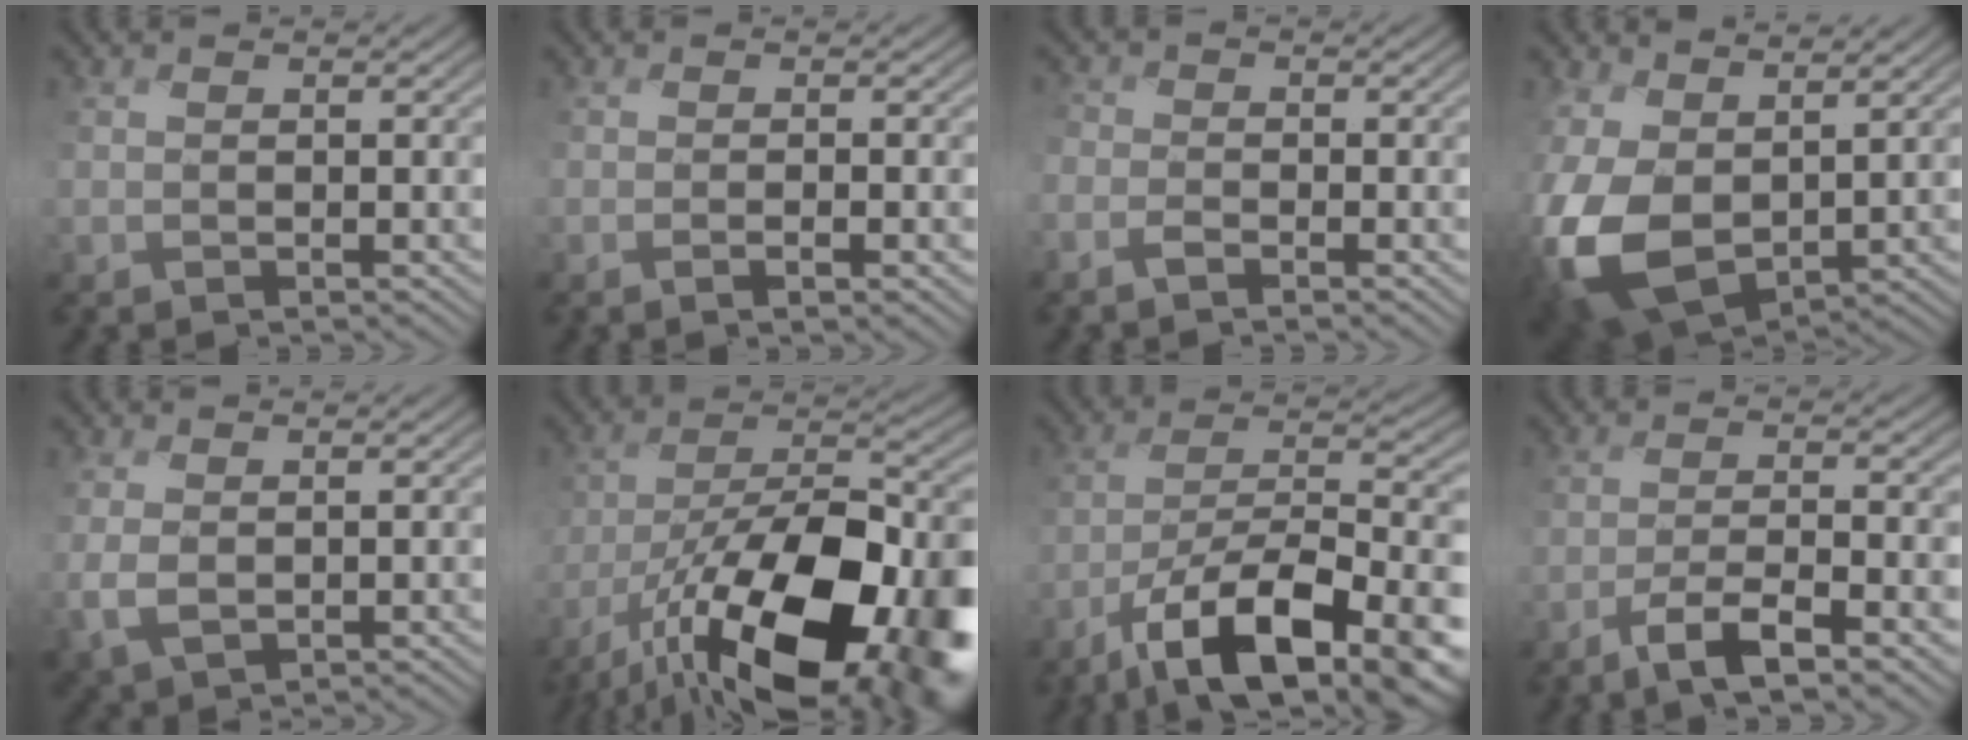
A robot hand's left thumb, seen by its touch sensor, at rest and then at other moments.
{"total": 2.4, "force": [-0.9, 0.5, 2.2], "torque": [-0.039, 0.003, -0.018]}
{"total": 2.0, "force": [-1.6, 0.9, 0.8], "torque": [-0.022, 0.001, -0.045]}
{"total": 11.9, "force": [1.1, 8.1, 8.6], "torque": [-0.251, -0.019, 0.021]}
{"total": 3.1, "force": [1.0, 1.9, 2.3], "torque": [-0.062, -0.002, 0.021]}
{"total": 19.1, "force": [-10.1, 8.9, 13.5], "torque": [-0.243, -0.034, -0.163]}
{"total": 15.8, "force": [-9.4, 5.7, 11.4], "torque": [-0.201, -0.011, -0.155]}
{"total": 7.1, "force": [-4.3, 1.5, 5.4], "torque": [-0.099, 0.002, -0.075]}